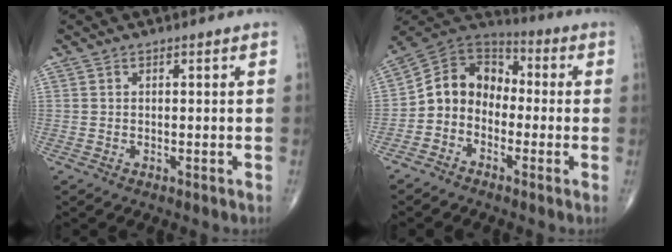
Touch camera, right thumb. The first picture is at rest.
{"total": 10.3, "force": [-2.2, 8.5, 5.5], "torque": [-0.068, 0.059, -0.059]}